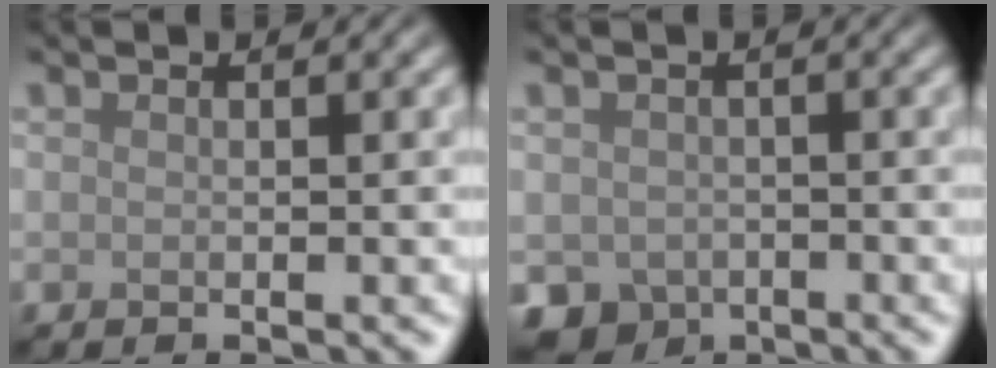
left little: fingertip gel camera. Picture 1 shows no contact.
{"total": 4.1, "force": [-2.2, 3.3, 1.3], "torque": [-0.028, -0.023, -0.033]}